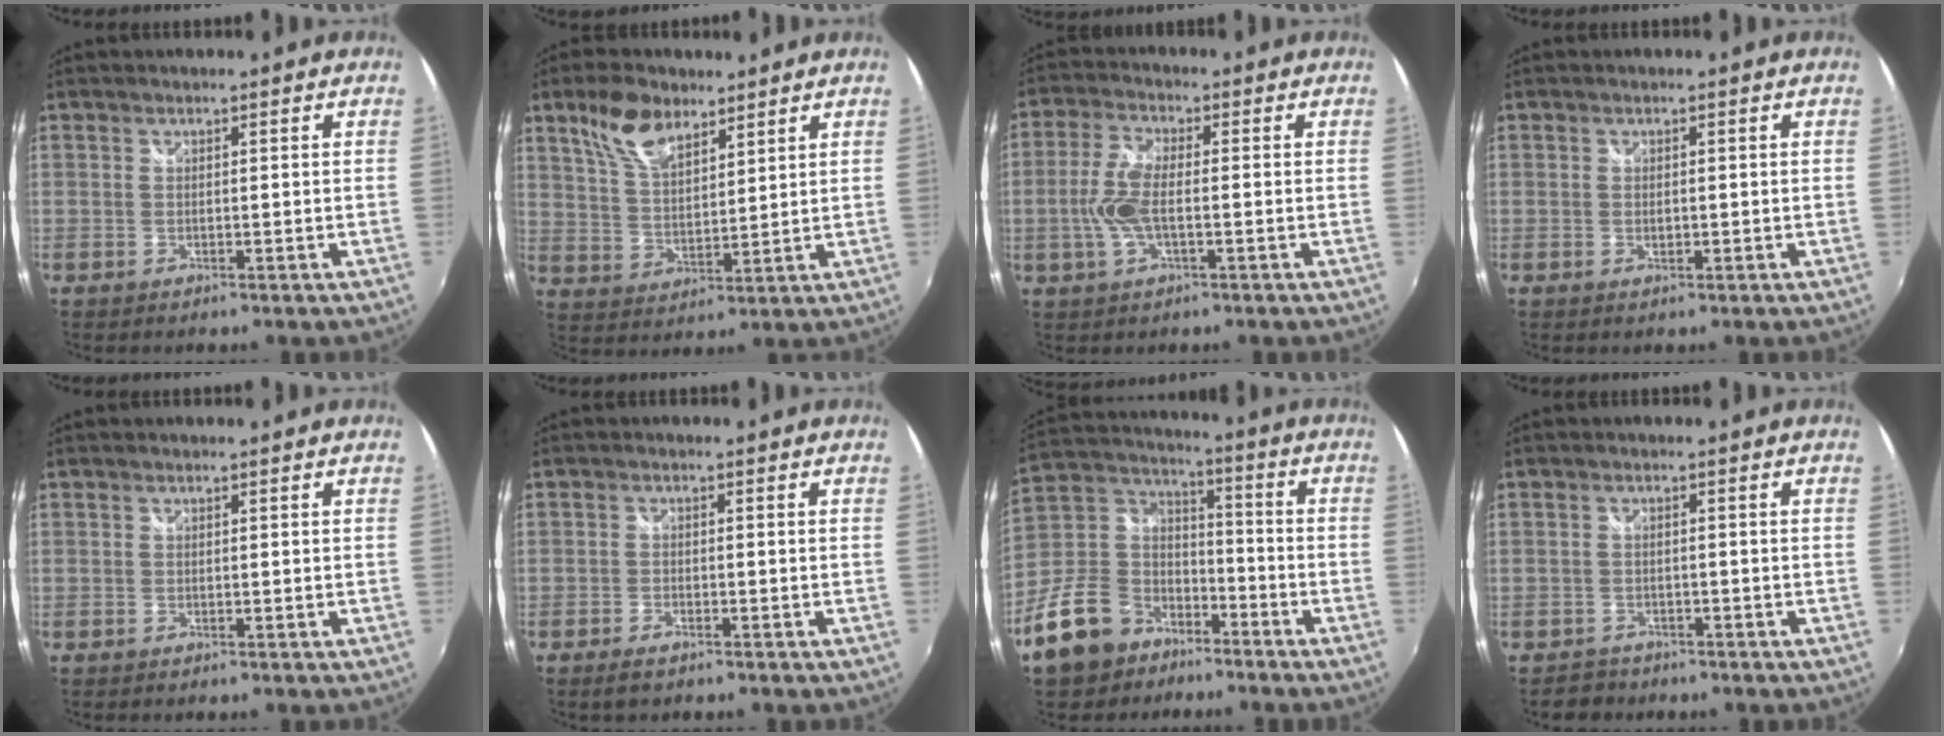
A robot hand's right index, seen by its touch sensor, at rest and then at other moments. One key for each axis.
{"total": 9.8, "fx": 6.5, "fy": 4.7, "fz": 5.7, "tx": -0.109, "ty": 0.015, "tz": 0.128}
{"total": 7.3, "fx": -1.3, "fy": 2.5, "fz": 6.8, "tx": -0.148, "ty": 0.004, "tz": -0.027}
{"total": 0.9, "fx": -0.2, "fy": 0.7, "fz": 0.6, "tx": -0.012, "ty": -0.002, "tz": -0.002}
{"total": 0.0}
{"total": 2.4, "fx": -1.8, "fy": 1.0, "fz": 1.2, "tx": -0.031, "ty": -0.005, "tz": -0.037}
{"total": 16.9, "fx": -10.5, "fy": 11.6, "fz": 6.4, "tx": -0.174, "ty": 0.037, "tz": -0.171}
{"total": 3.0, "fx": -2.4, "fy": 1.9, "fz": 0.0, "tx": -0.010, "ty": 0.003, "tz": -0.040}